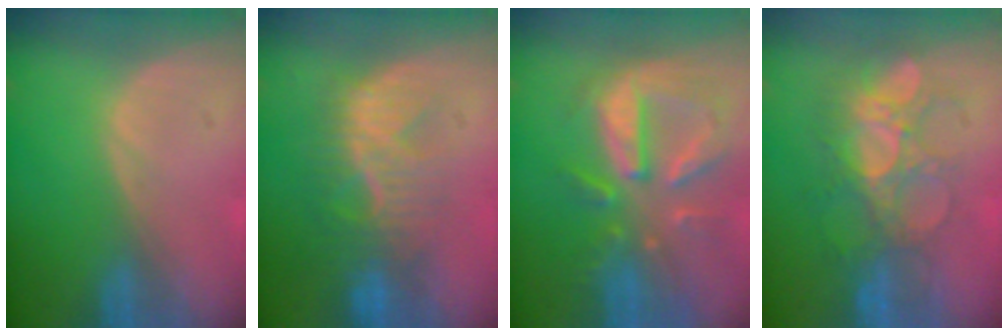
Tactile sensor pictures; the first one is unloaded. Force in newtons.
{"total": 9.5, "press": 8.6, "slide": 4.1}
{"total": 10.8, "press": 9.5, "slide": 5.1}
{"total": 8.5, "press": 8.3, "slide": 1.8}